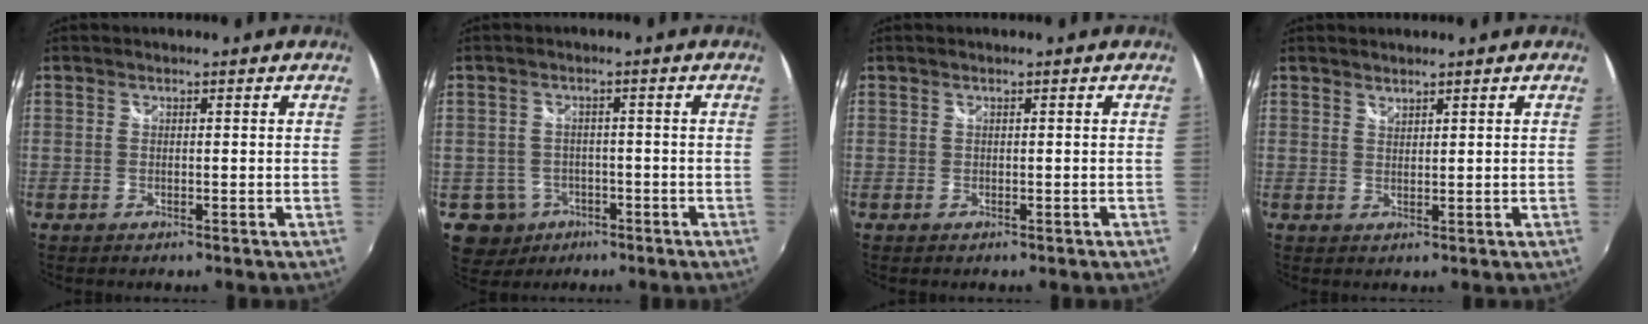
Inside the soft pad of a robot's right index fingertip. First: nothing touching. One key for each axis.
{"total": 6.5, "fx": -2.7, "fy": 5.9, "fz": 0.9, "tx": -0.035, "ty": 0.020, "tz": -0.031}
{"total": 0.0}
{"total": 1.3, "fx": 1.2, "fy": 0.3, "fz": 0.2, "tx": -0.001, "ty": 0.001, "tz": 0.022}